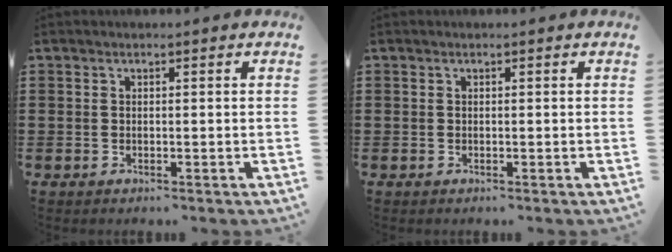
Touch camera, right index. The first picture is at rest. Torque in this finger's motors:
{"motor_torque": [0.00, 0.00, 0.00, 0.00]}